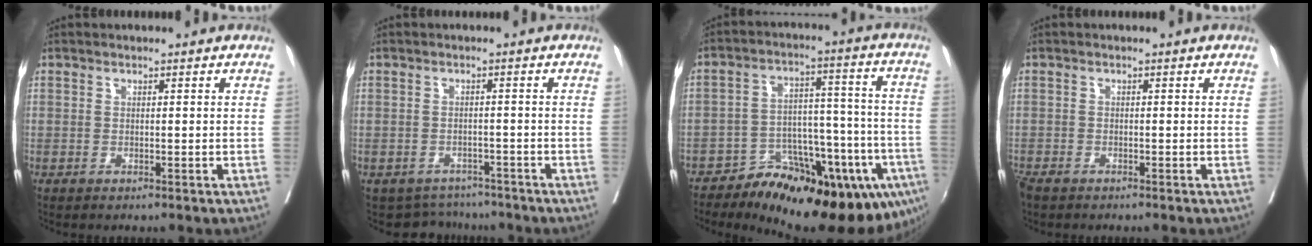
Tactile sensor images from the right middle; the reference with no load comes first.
{"total": 5.1, "force": [-4.6, 2.2, -0.8], "torque": [0.016, 0.014, -0.061]}
{"total": 20.1, "force": [-13.9, 6.1, 13.2], "torque": [-0.100, 0.031, -0.195]}
{"total": 2.0, "force": [-1.7, 0.7, 0.8], "torque": [-0.020, -0.006, -0.031]}